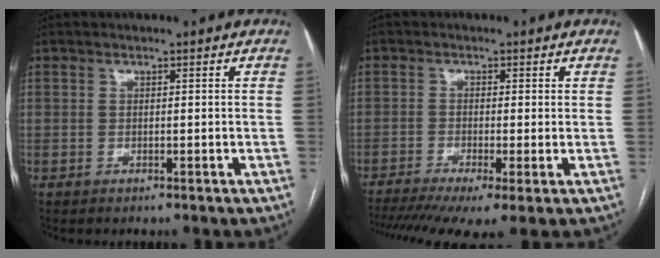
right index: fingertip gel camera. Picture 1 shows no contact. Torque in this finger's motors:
{"motor_torque": [1.45, -0.68, 0.73, 0.16]}